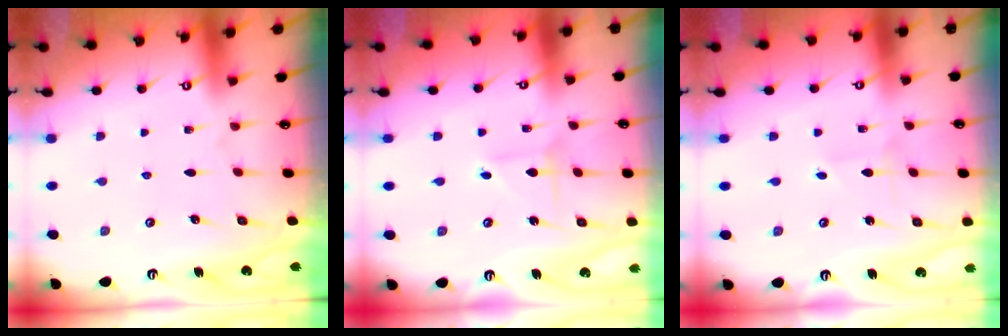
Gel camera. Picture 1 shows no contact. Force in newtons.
{"total": 1.0, "press": 1.0, "slide": 0.1}
{"total": 0.7, "press": 0.7, "slide": 0.0}